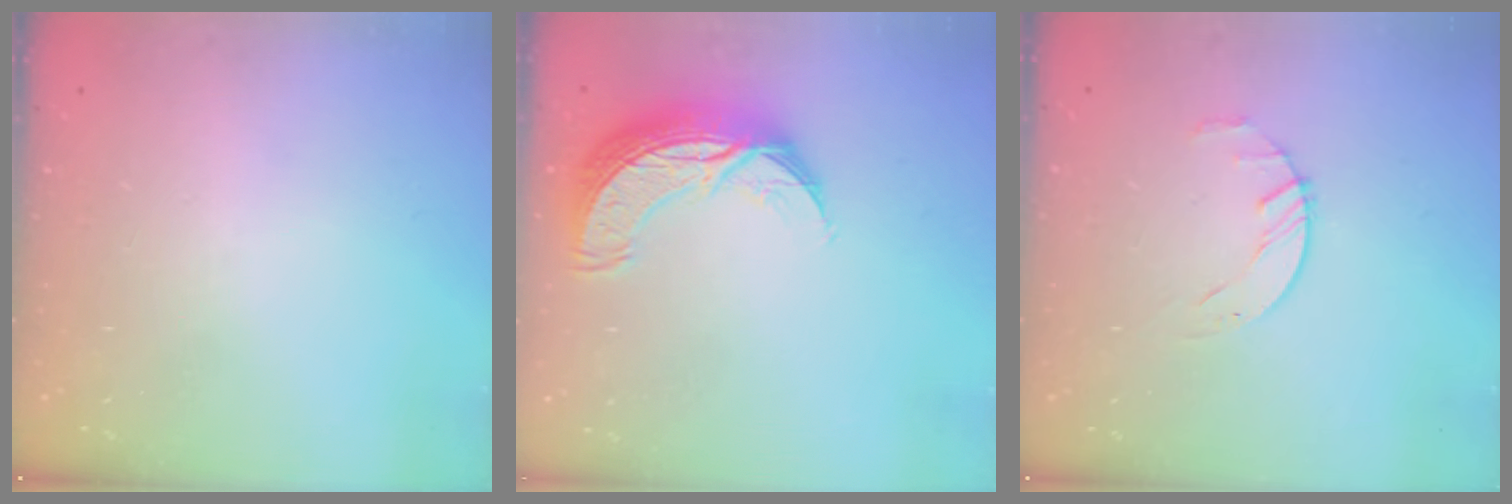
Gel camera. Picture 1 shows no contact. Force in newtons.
{"total": 10.8, "press": 10.7, "slide": 1.0}
{"total": 2.1, "press": 2.1, "slide": 0.3}